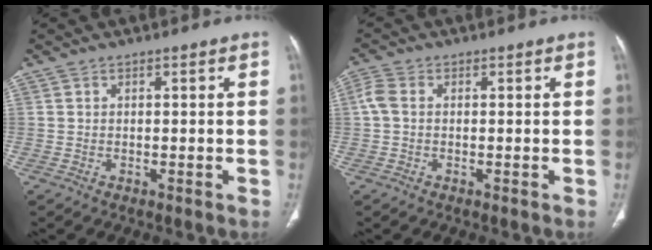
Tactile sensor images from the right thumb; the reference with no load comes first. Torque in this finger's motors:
{"motor_torque": [0.09, -0.05, 0.59, -0.59, 0.02]}